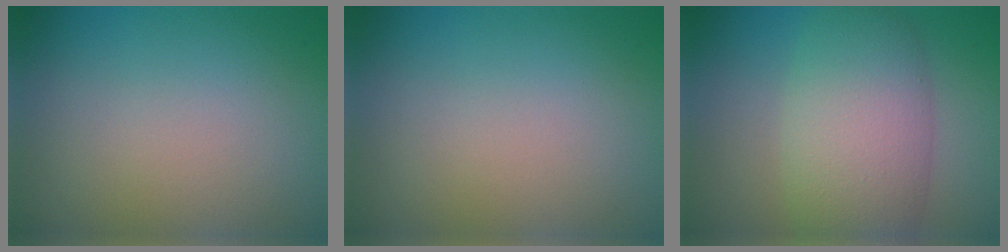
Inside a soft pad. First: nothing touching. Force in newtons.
{"total": 0.0}
{"total": 7.3, "press": 7.3, "slide": 0.3}